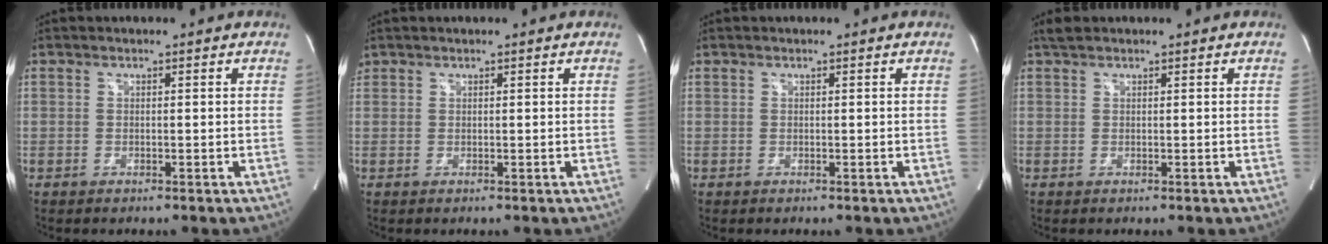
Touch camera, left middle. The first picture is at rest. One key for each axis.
{"total": 0.8, "fx": 0.7, "fy": 0.5, "fz": 0.0, "tx": -0.001, "ty": 0.014, "tz": 0.014}
{"total": 0.0}
{"total": 1.3, "fx": 1.1, "fy": 0.4, "fz": 0.5, "tx": -0.014, "ty": 0.015, "tz": 0.023}